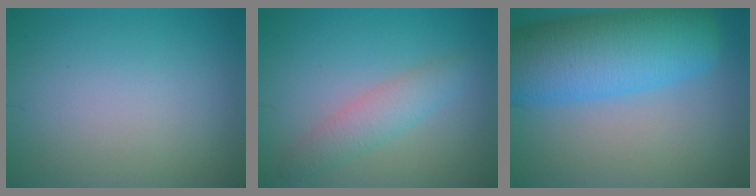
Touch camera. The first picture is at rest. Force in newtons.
{"total": 2.8, "press": 2.8, "slide": 0.0}
{"total": 11.4, "press": 11.4, "slide": 0.6}